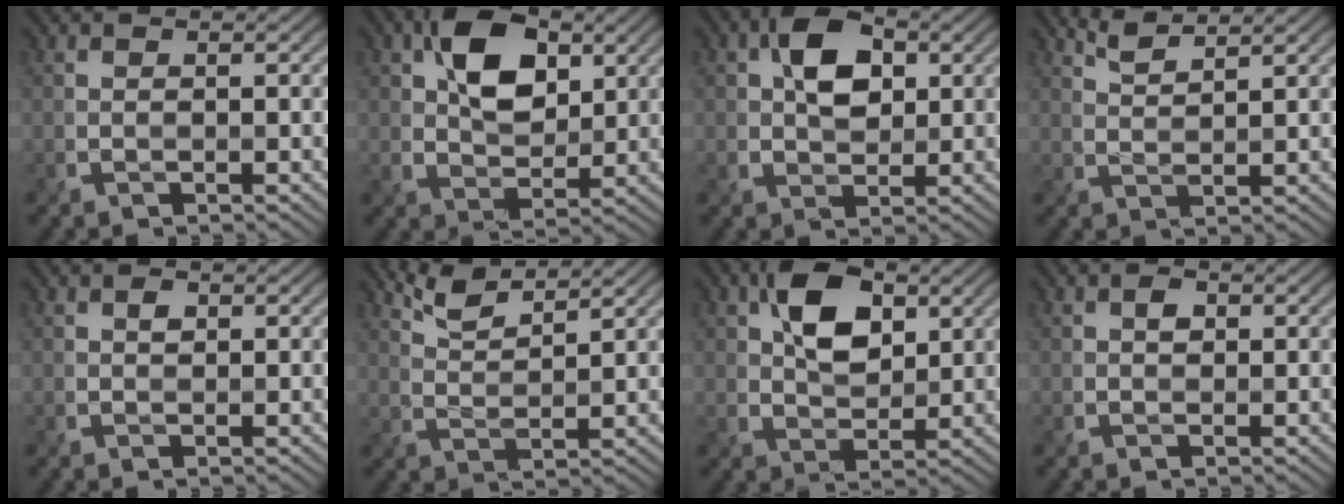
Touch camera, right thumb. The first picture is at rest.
{"total": 8.3, "force": [3.0, 5.1, 5.9], "torque": [-0.106, 0.006, 0.048]}
{"total": 6.2, "force": [1.6, 4.1, 4.3], "torque": [-0.076, 0.007, 0.020]}
{"total": 2.7, "force": [2.4, 0.3, 1.3], "torque": [-0.027, 0.007, 0.052]}
{"total": 0.8, "force": [0.3, 0.6, 0.5], "torque": [-0.008, -0.001, 0.007]}
{"total": 4.3, "force": [3.6, 0.7, 2.2], "torque": [-0.054, 0.003, 0.080]}
{"total": 7.5, "force": [2.7, 4.5, 5.3], "torque": [-0.096, 0.005, 0.043]}
{"total": 1.2, "force": [0.2, 1.0, 0.7], "torque": [-0.012, 0.000, 0.003]}